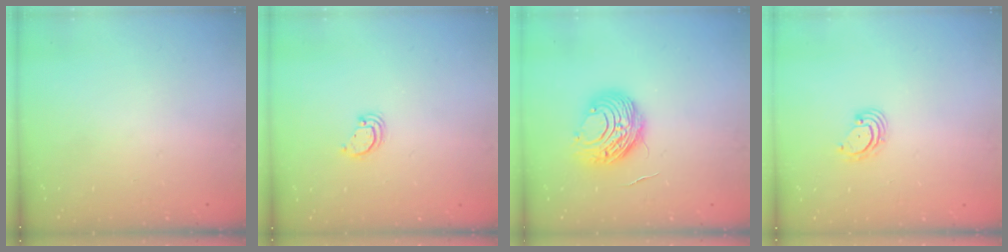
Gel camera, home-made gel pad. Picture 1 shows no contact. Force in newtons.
{"total": 3.3, "press": 3.3, "slide": 0.3}
{"total": 10.1, "press": 10.1, "slide": 0.8}
{"total": 3.2, "press": 3.2, "slide": 0.4}